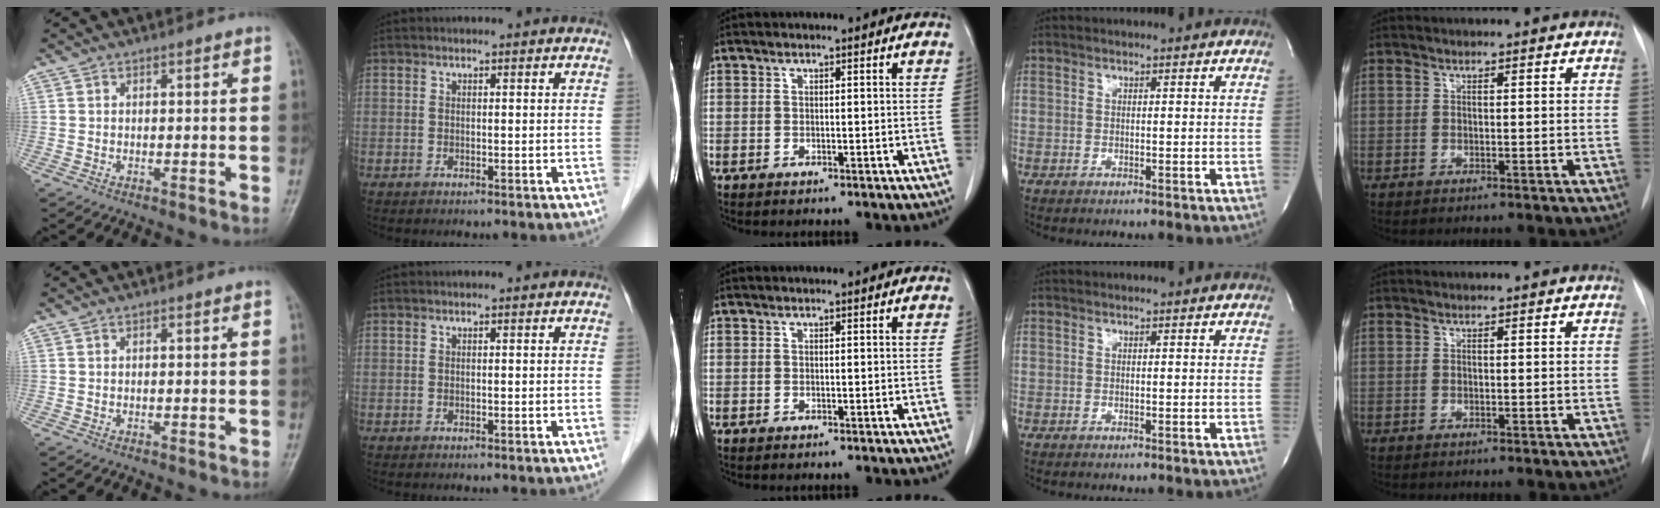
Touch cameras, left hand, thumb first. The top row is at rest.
{}